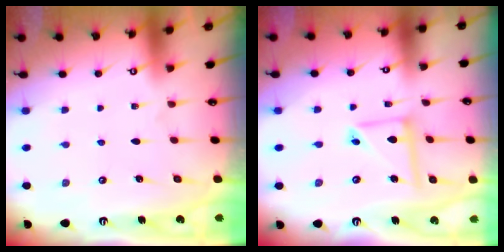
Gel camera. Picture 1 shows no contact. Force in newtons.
{"total": 7.9, "press": 7.8, "slide": 0.6}